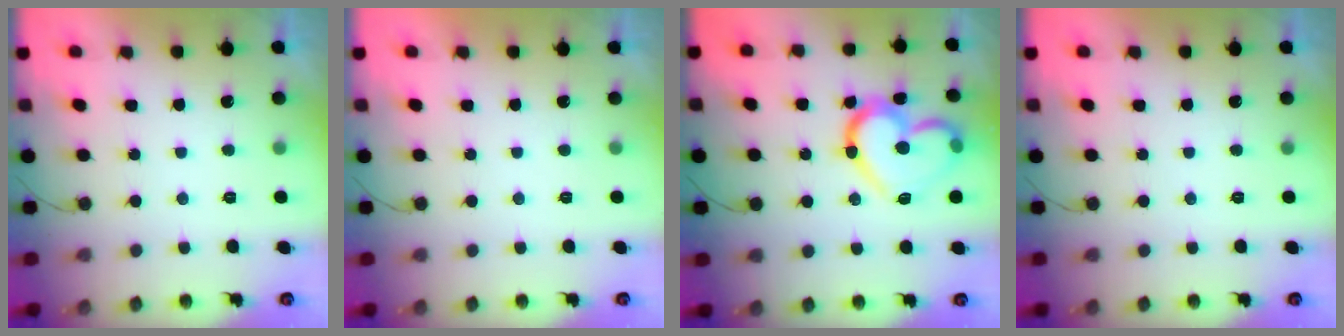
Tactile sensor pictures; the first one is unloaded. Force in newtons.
{"total": 1.7, "press": 1.6, "slide": 0.0}
{"total": 18.6, "press": 18.6, "slide": 1.5}
{"total": 0.0}